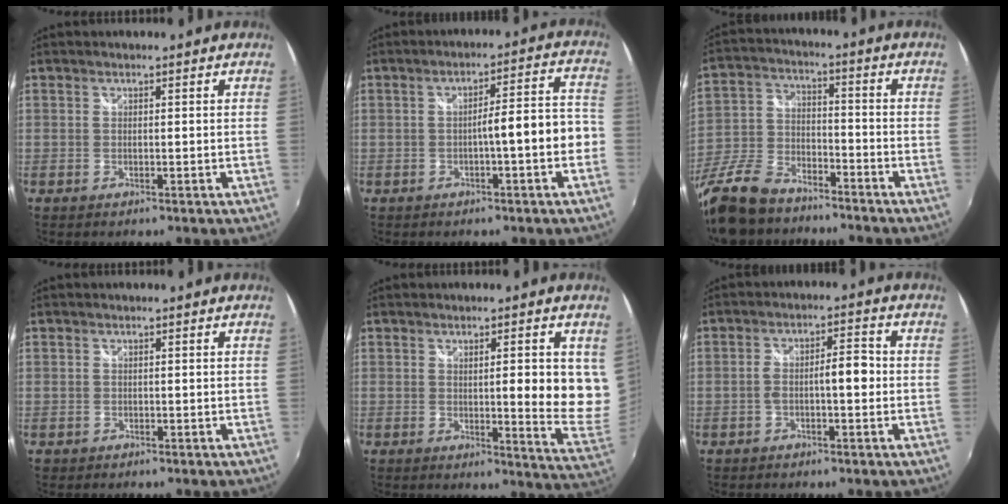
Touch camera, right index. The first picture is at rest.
{"total": 7.3, "force": [-2.3, 0.3, 6.9], "torque": [-0.091, 0.022, -0.023]}
{"total": 19.7, "force": [-14.8, 8.8, 9.5], "torque": [-0.233, -0.017, -0.270]}
{"total": 0.8, "force": [-0.4, 0.7, 0.0], "torque": [-0.004, 0.001, -0.007]}
{"total": 10.5, "force": [1.9, 2.0, 10.2], "torque": [-0.117, -0.011, 0.030]}
{"total": 4.3, "force": [-1.1, 1.2, 4.0], "torque": [-0.072, 0.016, -0.014]}